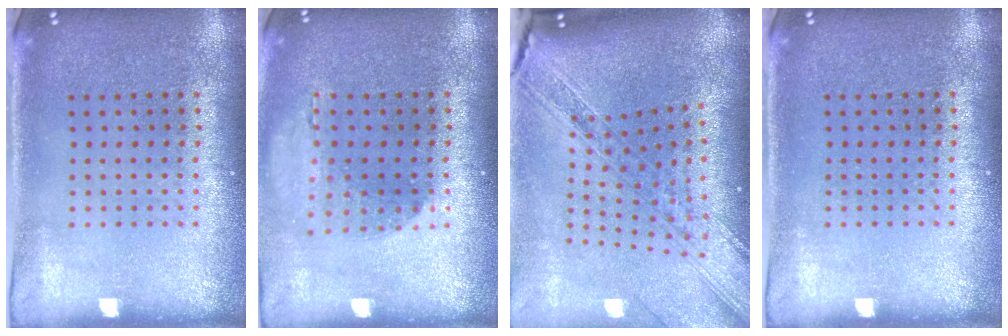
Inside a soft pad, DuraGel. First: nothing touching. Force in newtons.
{"total": 1.2, "press": 1.2, "slide": 0.0}
{"total": 2.7, "press": 2.1, "slide": 1.6}
{"total": 0.0}